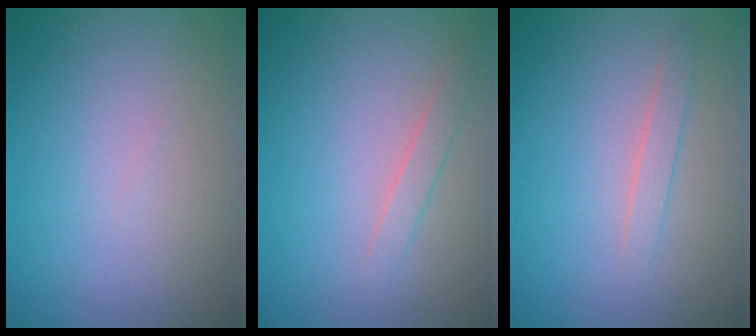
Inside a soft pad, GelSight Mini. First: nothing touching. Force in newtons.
{"total": 1.3, "press": 1.3, "slide": 0.1}
{"total": 1.4, "press": 1.4, "slide": 0.1}